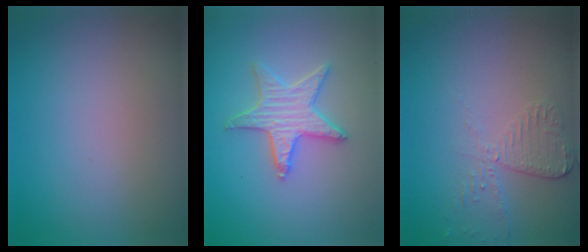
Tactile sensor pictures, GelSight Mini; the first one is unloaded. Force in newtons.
{"total": 3.5, "press": 3.4, "slide": 0.7}
{"total": 2.5, "press": 2.3, "slide": 1.0}